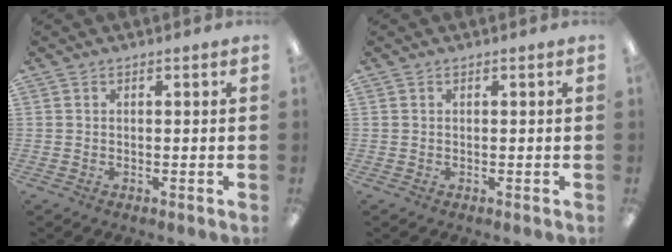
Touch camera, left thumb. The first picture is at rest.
{"total": 0.0}